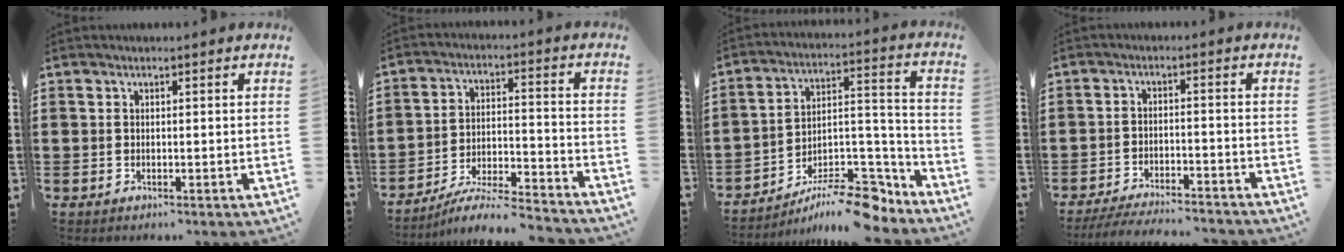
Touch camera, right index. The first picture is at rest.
{"total": 6.9, "force": [-6.4, 0.2, 2.4], "torque": [-0.045, -0.003, -0.128]}
{"total": 11.5, "force": [-9.5, 3.2, 5.7], "torque": [-0.075, 0.040, -0.174]}
{"total": 4.5, "force": [-4.4, 0.1, 1.2], "torque": [-0.027, -0.005, -0.087]}